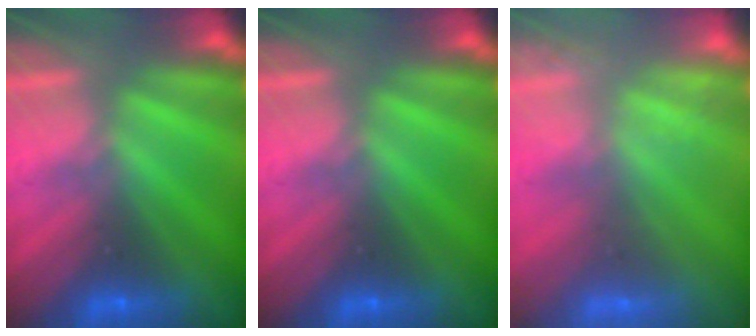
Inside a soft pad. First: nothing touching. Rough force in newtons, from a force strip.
{"total": 0.0}
{"total": 1.9}